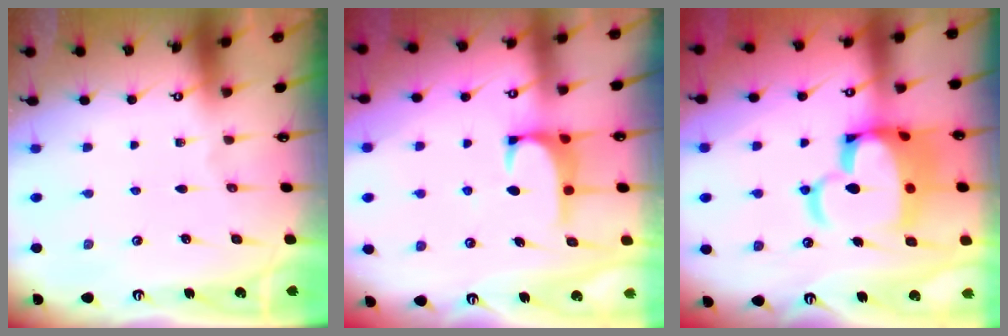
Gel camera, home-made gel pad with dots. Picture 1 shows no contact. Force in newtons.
{"total": 1.2, "press": 1.1, "slide": 0.5}
{"total": 15.9, "press": 15.8, "slide": 2.2}